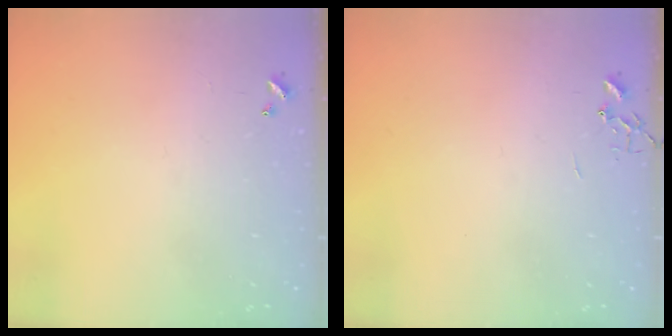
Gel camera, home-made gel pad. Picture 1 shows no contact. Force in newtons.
{"total": 0.0}